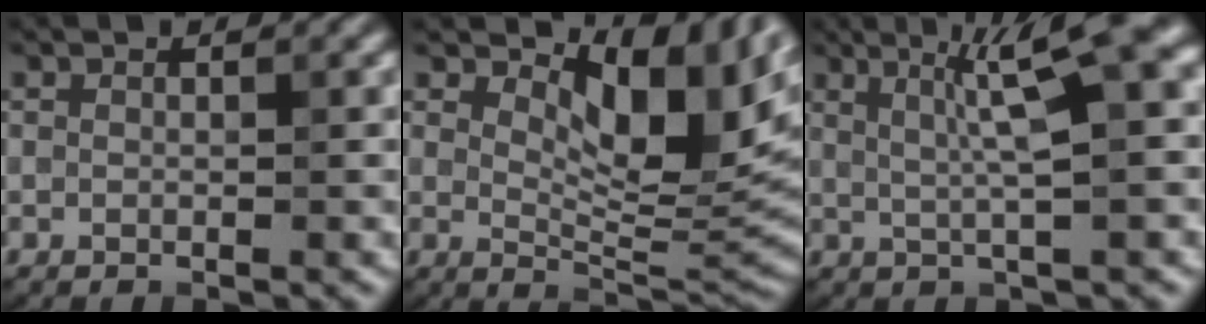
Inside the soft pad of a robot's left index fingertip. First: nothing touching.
{"total": 10.2, "force": [4.1, 4.3, 8.3], "torque": [-0.120, -0.004, 0.070]}
{"total": 6.8, "force": [2.0, 1.0, 6.4], "torque": [-0.091, 0.015, 0.030]}